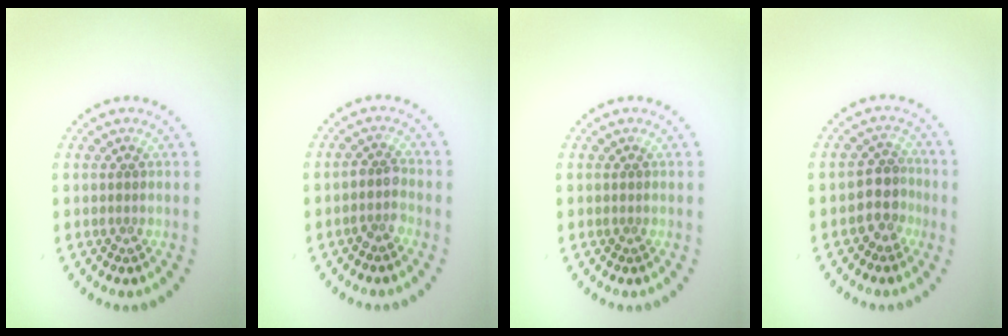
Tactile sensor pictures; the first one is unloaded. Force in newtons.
{"total": 1.6, "press": 1.4, "slide": 0.8}
{"total": 0.0}
{"total": 2.8, "press": 2.2, "slide": 1.6}